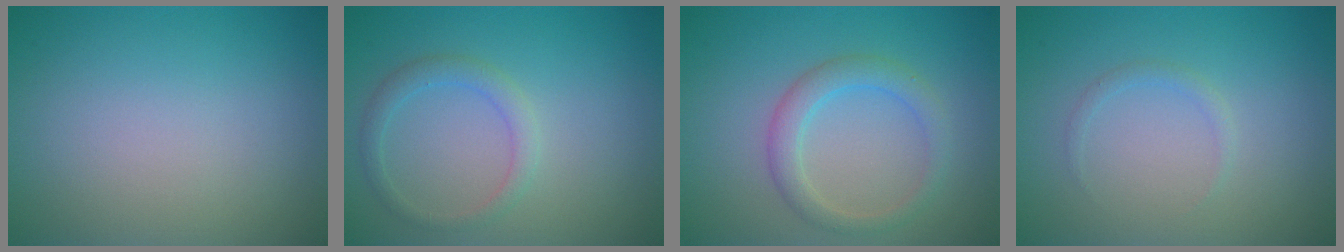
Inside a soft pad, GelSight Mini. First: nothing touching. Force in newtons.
{"total": 1.9, "press": 1.9, "slide": 0.1}
{"total": 2.7, "press": 2.7, "slide": 0.1}
{"total": 0.8, "press": 0.8, "slide": 0.0}